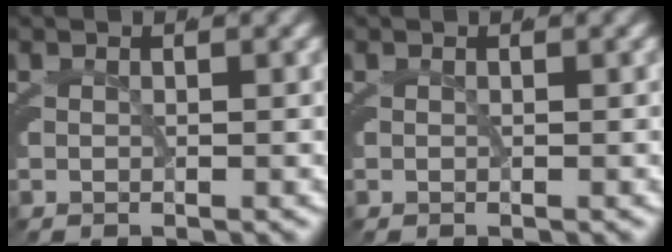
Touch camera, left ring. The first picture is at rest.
{"total": 0.0}